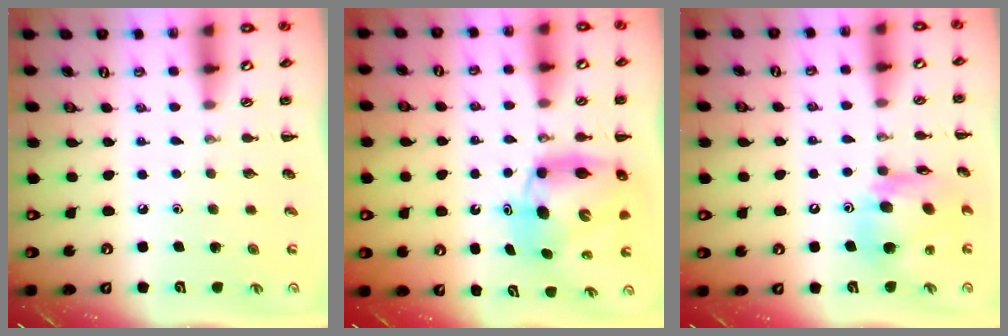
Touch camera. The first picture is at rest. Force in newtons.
{"total": 9.2, "press": 8.9, "slide": 2.5}
{"total": 14.1, "press": 13.5, "slide": 4.0}